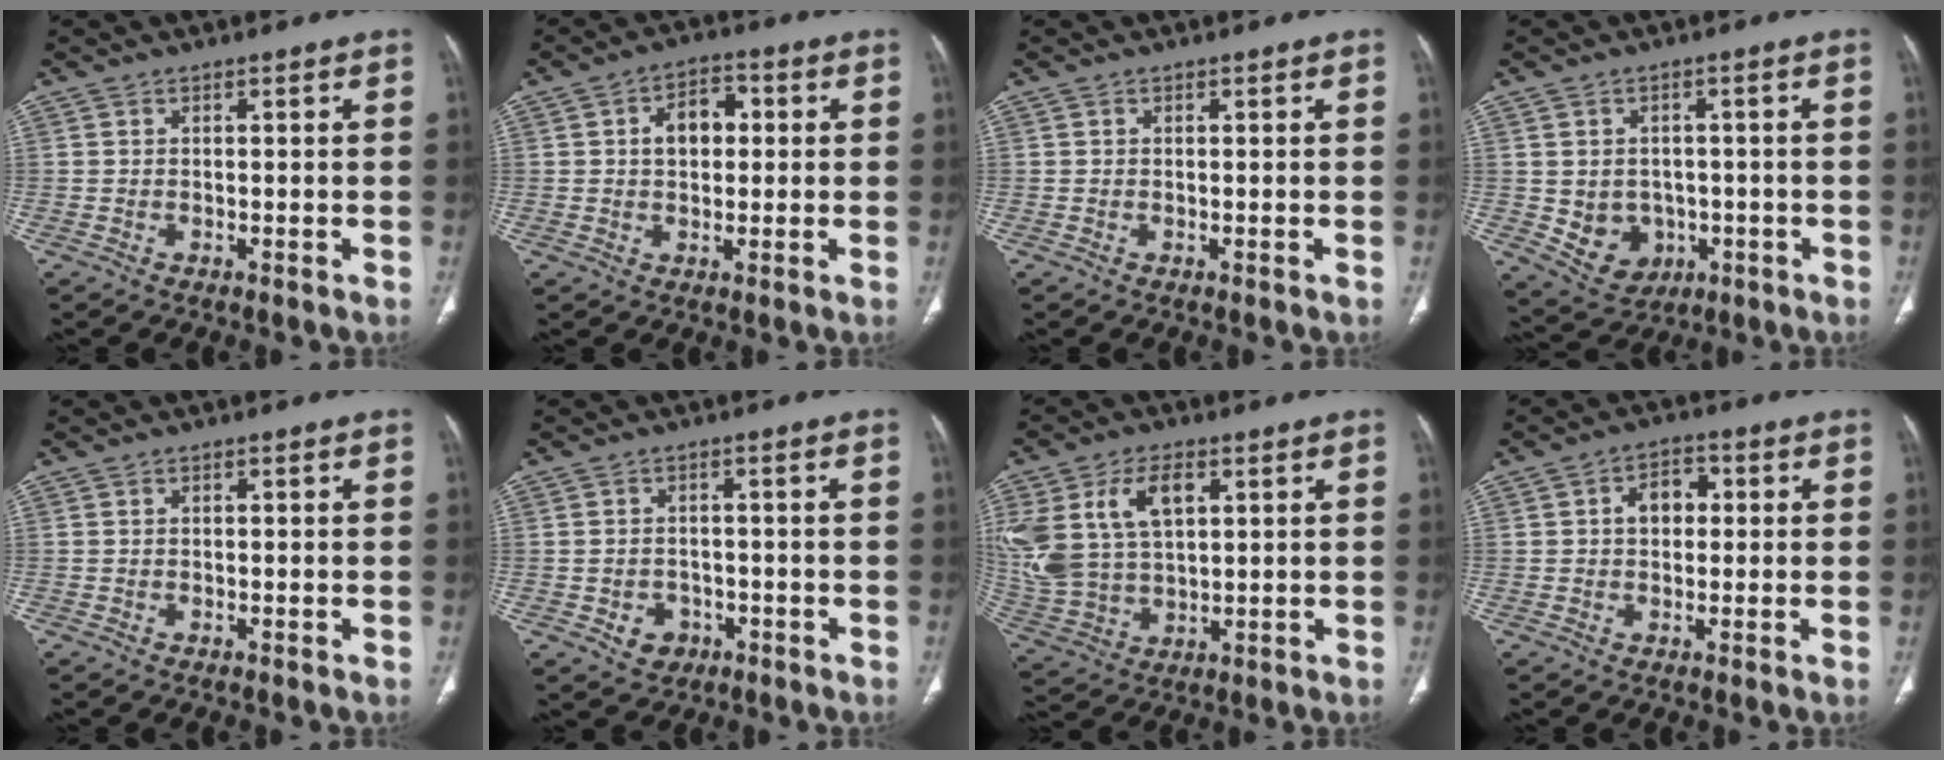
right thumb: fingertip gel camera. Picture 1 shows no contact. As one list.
[{"total": 6.8, "force": [1.0, 4.7, 4.8], "torque": [-0.060, 0.016, 0.012]}, {"total": 0.0}, {"total": 8.0, "force": [-1.4, 6.8, 3.9], "torque": [-0.037, 0.010, 0.001]}, {"total": 0.0}, {"total": 4.3, "force": [-1.7, 3.6, 1.6], "torque": [-0.009, 0.013, -0.017]}, {"total": 17.0, "force": [5.4, 10.6, 12.2], "torque": [-0.261, -0.006, 0.117]}, {"total": 5.3, "force": [0.6, 3.9, 3.6], "torque": [-0.039, 0.014, 0.005]}]